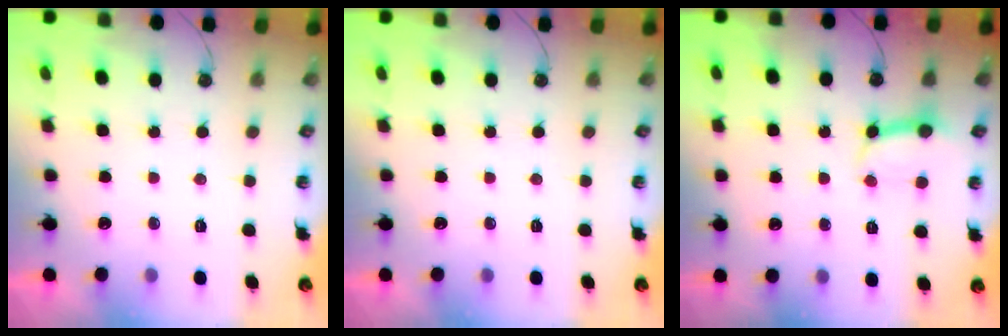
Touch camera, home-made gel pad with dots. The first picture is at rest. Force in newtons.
{"total": 0.0}
{"total": 10.8, "press": 10.7, "slide": 1.4}